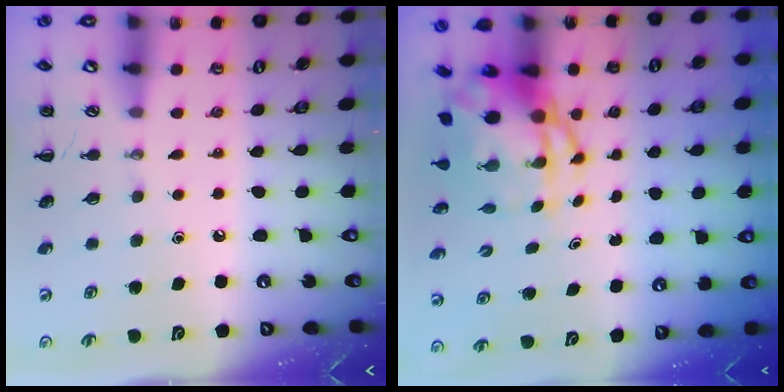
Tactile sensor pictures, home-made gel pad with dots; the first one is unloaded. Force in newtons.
{"total": 7.2, "press": 7.0, "slide": 1.9}